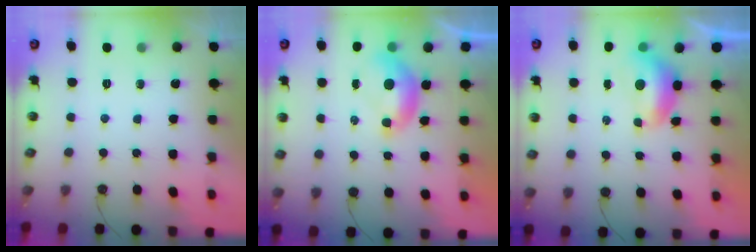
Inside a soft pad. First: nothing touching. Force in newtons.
{"total": 0.8, "press": 0.6, "slide": 0.5}
{"total": 0.0}